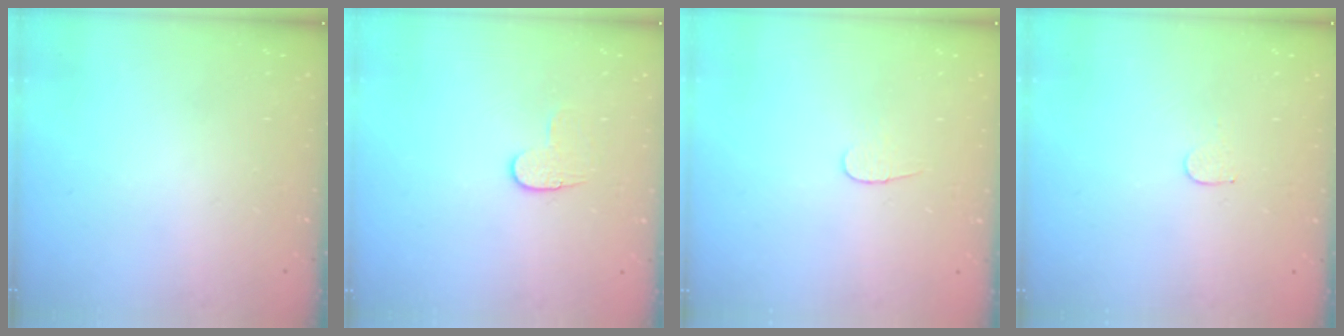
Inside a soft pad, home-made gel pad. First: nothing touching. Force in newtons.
{"total": 6.8, "press": 6.8, "slide": 0.6}
{"total": 4.8, "press": 4.8, "slide": 0.5}
{"total": 3.7, "press": 3.7, "slide": 0.3}